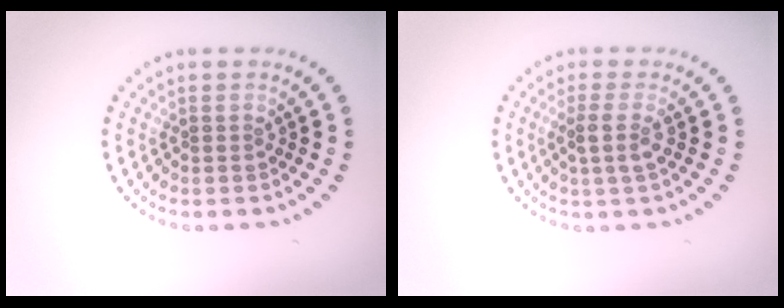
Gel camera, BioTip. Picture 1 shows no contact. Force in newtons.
{"total": 2.0, "press": 1.5, "slide": 1.3}